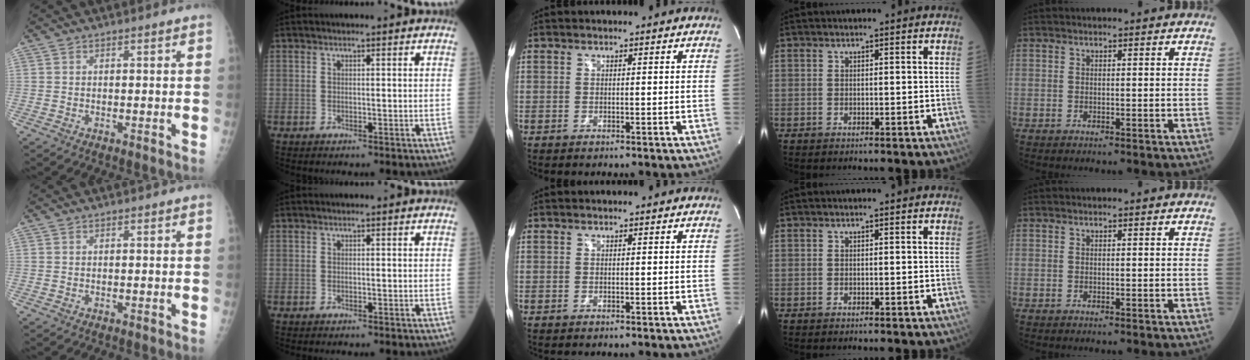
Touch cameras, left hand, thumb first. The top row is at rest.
{}